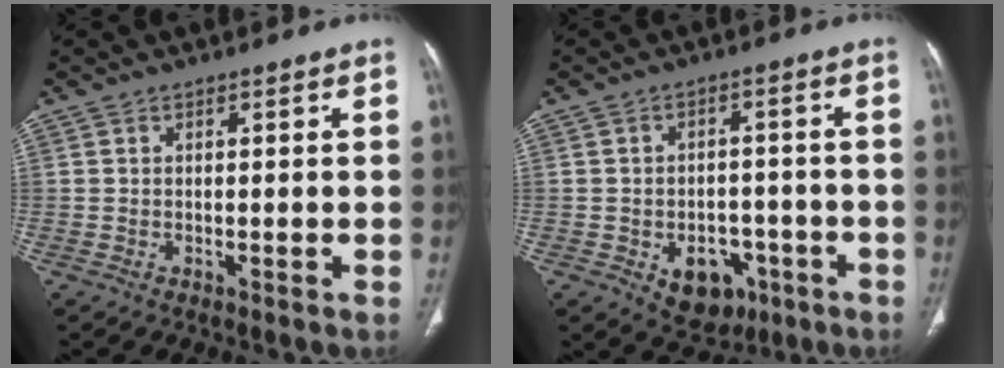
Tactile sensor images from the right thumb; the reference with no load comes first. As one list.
[{"total": 9.1, "force": [-3.8, 6.5, 5.0], "torque": [-0.036, 0.024, -0.041]}]